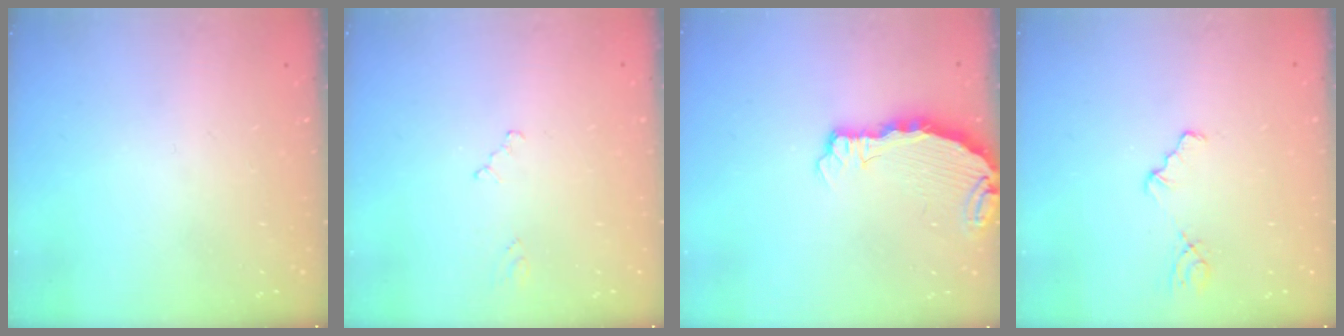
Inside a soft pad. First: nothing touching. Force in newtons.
{"total": 0.0}
{"total": 4.2, "press": 4.2, "slide": 0.4}
{"total": 2.2, "press": 2.2, "slide": 0.2}